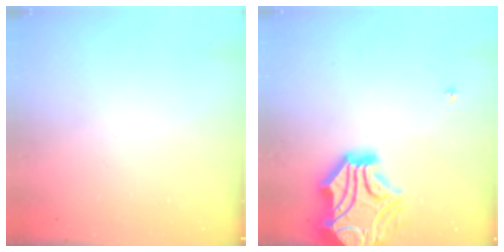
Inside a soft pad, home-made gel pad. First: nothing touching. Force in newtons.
{"total": 15.7, "press": 15.3, "slide": 3.5}